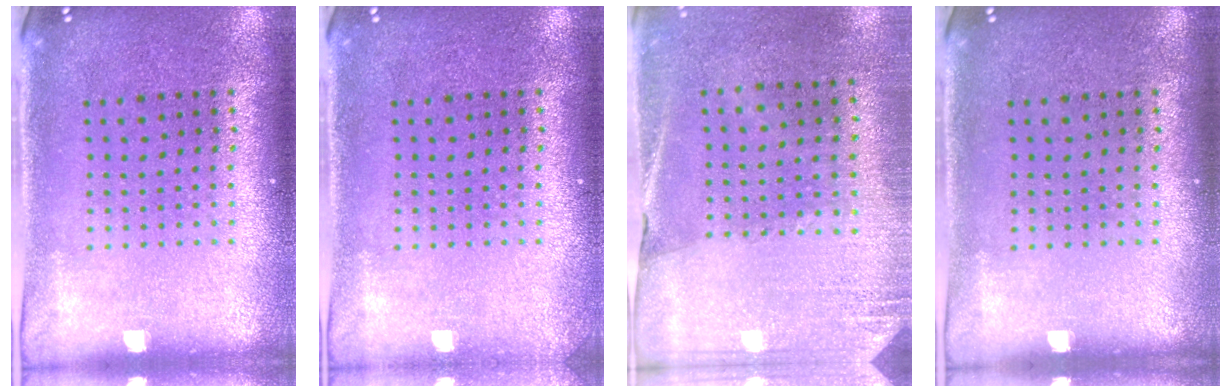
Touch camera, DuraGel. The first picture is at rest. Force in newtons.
{"total": 0.7, "press": 0.7, "slide": 0.0}
{"total": 2.6, "press": 2.3, "slide": 1.1}
{"total": 0.0}